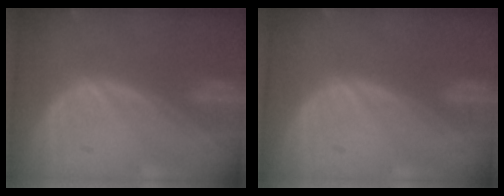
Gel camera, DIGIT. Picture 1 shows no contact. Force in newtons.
{"total": 0.0}